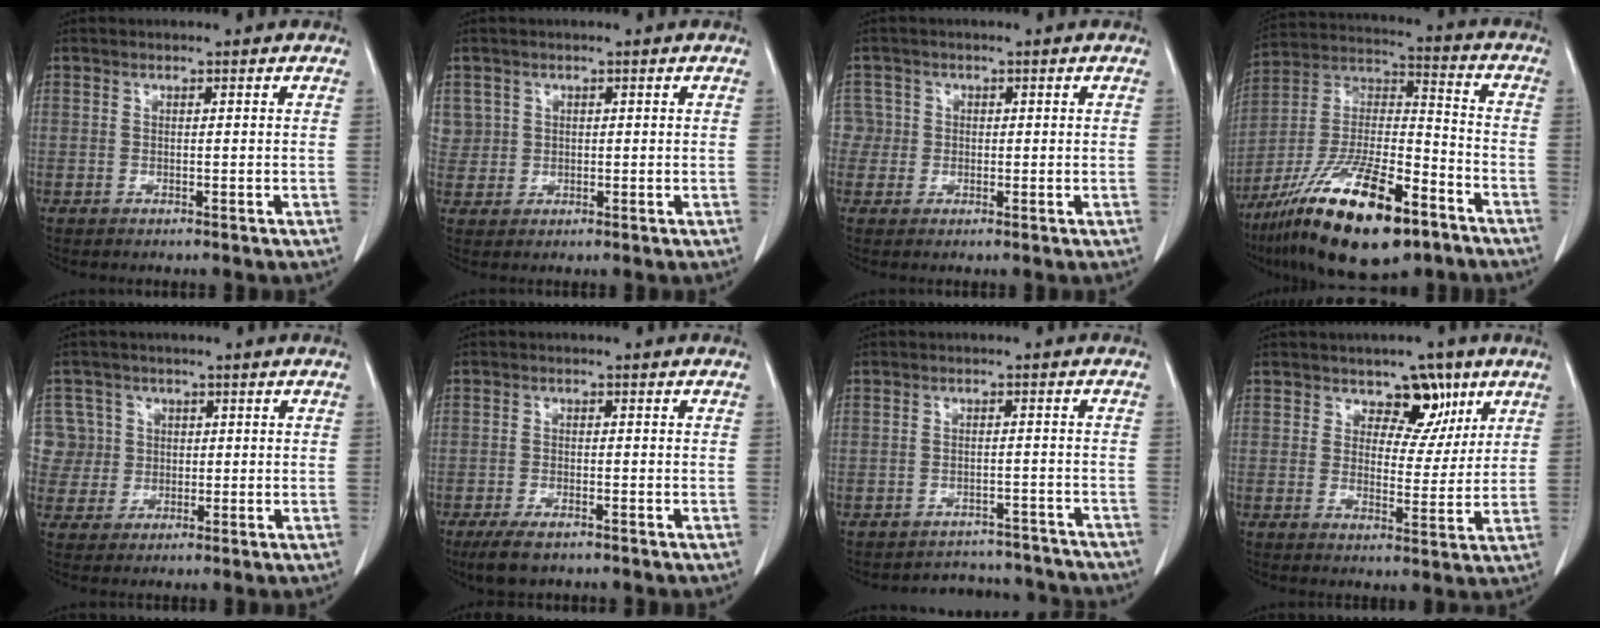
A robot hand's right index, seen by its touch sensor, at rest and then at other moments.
{"total": 3.0, "force": [1.2, 2.7, -0.2], "torque": [0.022, 0.003, 0.019]}
{"total": 2.8, "force": [0.1, 2.8, -0.2], "torque": [0.022, 0.011, 0.000]}
{"total": 21.8, "force": [-13.5, 6.1, 16.0], "torque": [-0.294, -0.012, -0.235]}
{"total": 7.5, "force": [1.5, 7.3, -0.1], "torque": [0.005, 0.033, 0.040]}
{"total": 4.5, "force": [-3.3, 1.5, 2.7], "torque": [-0.054, -0.008, -0.055]}
{"total": 9.4, "force": [-8.9, 3.1, -0.6], "torque": [0.021, 0.028, -0.099]}
{"total": 6.4, "force": [3.7, 4.0, 3.4], "torque": [-0.031, 0.000, 0.053]}